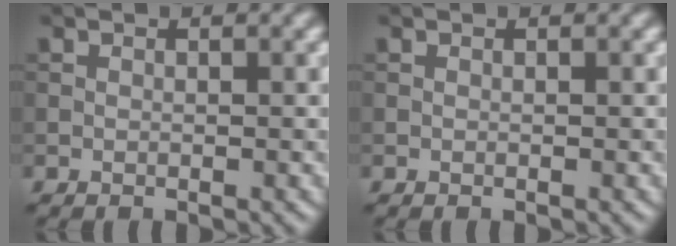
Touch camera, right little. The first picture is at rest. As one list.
[{"total": 0.0}]